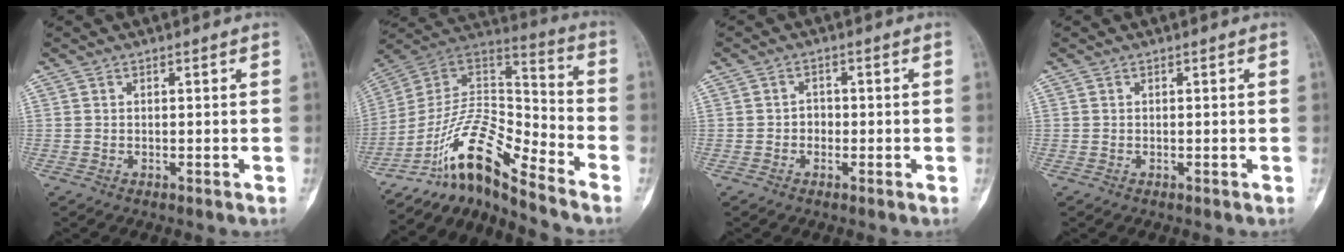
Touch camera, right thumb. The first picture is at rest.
{"total": 14.3, "force": [-11.3, 2.7, 8.3], "torque": [-0.145, 0.111, -0.211]}
{"total": 1.8, "force": [-0.5, 1.6, 0.8], "torque": [0.002, 0.008, -0.014]}
{"total": 0.0}